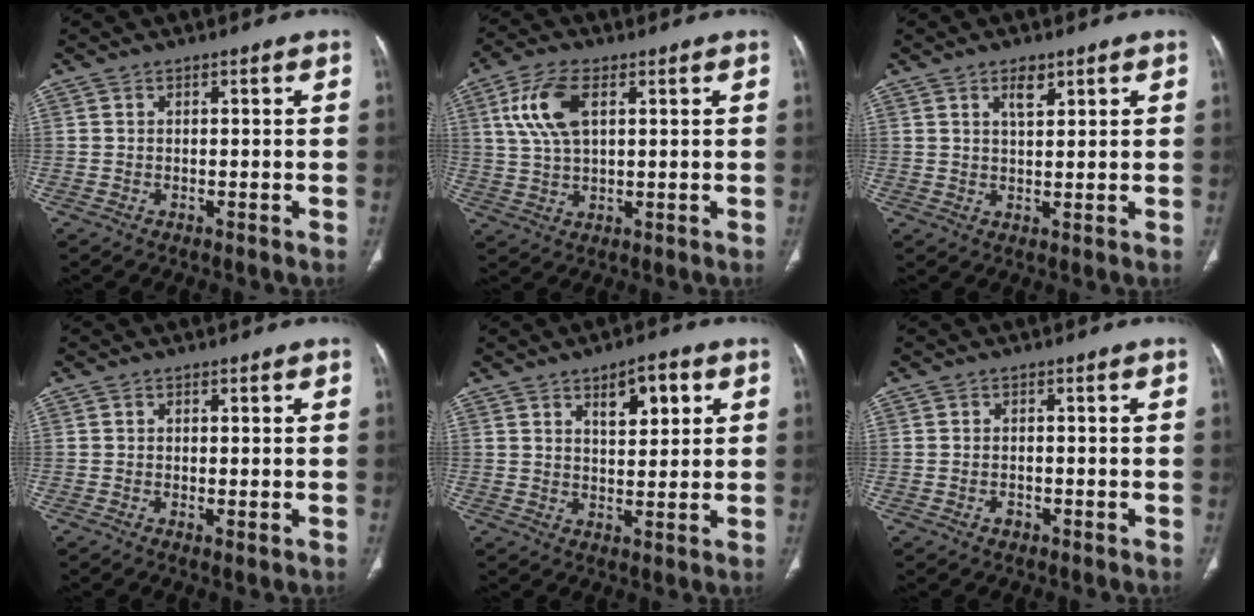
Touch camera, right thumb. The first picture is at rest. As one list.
[{"total": 9.3, "force": [3.0, 4.7, 7.4], "torque": [-0.158, 0.003, 0.061]}, {"total": 3.5, "force": [2.0, 1.5, 2.5], "torque": [-0.034, -0.013, 0.037]}, {"total": 1.1, "force": [-0.2, 0.4, 1.0], "torque": [-0.020, -0.005, -0.002]}, {"total": 7.1, "force": [3.3, 3.2, 5.4], "torque": [-0.062, -0.017, 0.050]}, {"total": 1.5, "force": [-0.7, 1.1, 0.8], "torque": [-0.013, 0.008, -0.009]}]